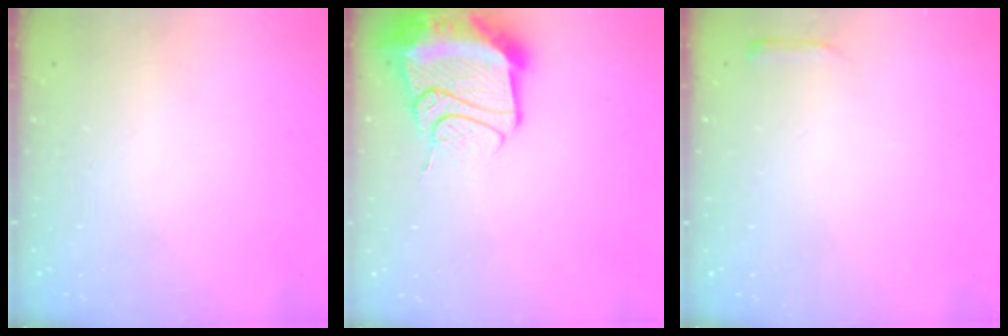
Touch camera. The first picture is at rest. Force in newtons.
{"total": 23.5, "press": 19.0, "slide": 13.9}
{"total": 2.4, "press": 2.3, "slide": 0.6}